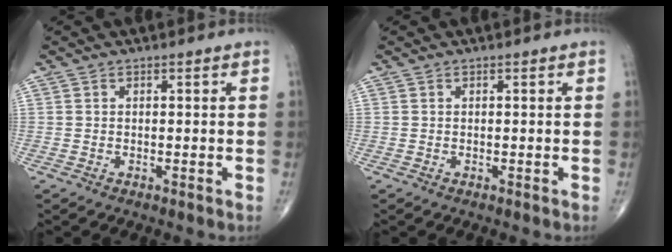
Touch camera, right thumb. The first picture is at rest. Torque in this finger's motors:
{"motor_torque": [0.00, 0.00, 0.00, 0.00, 0.00]}